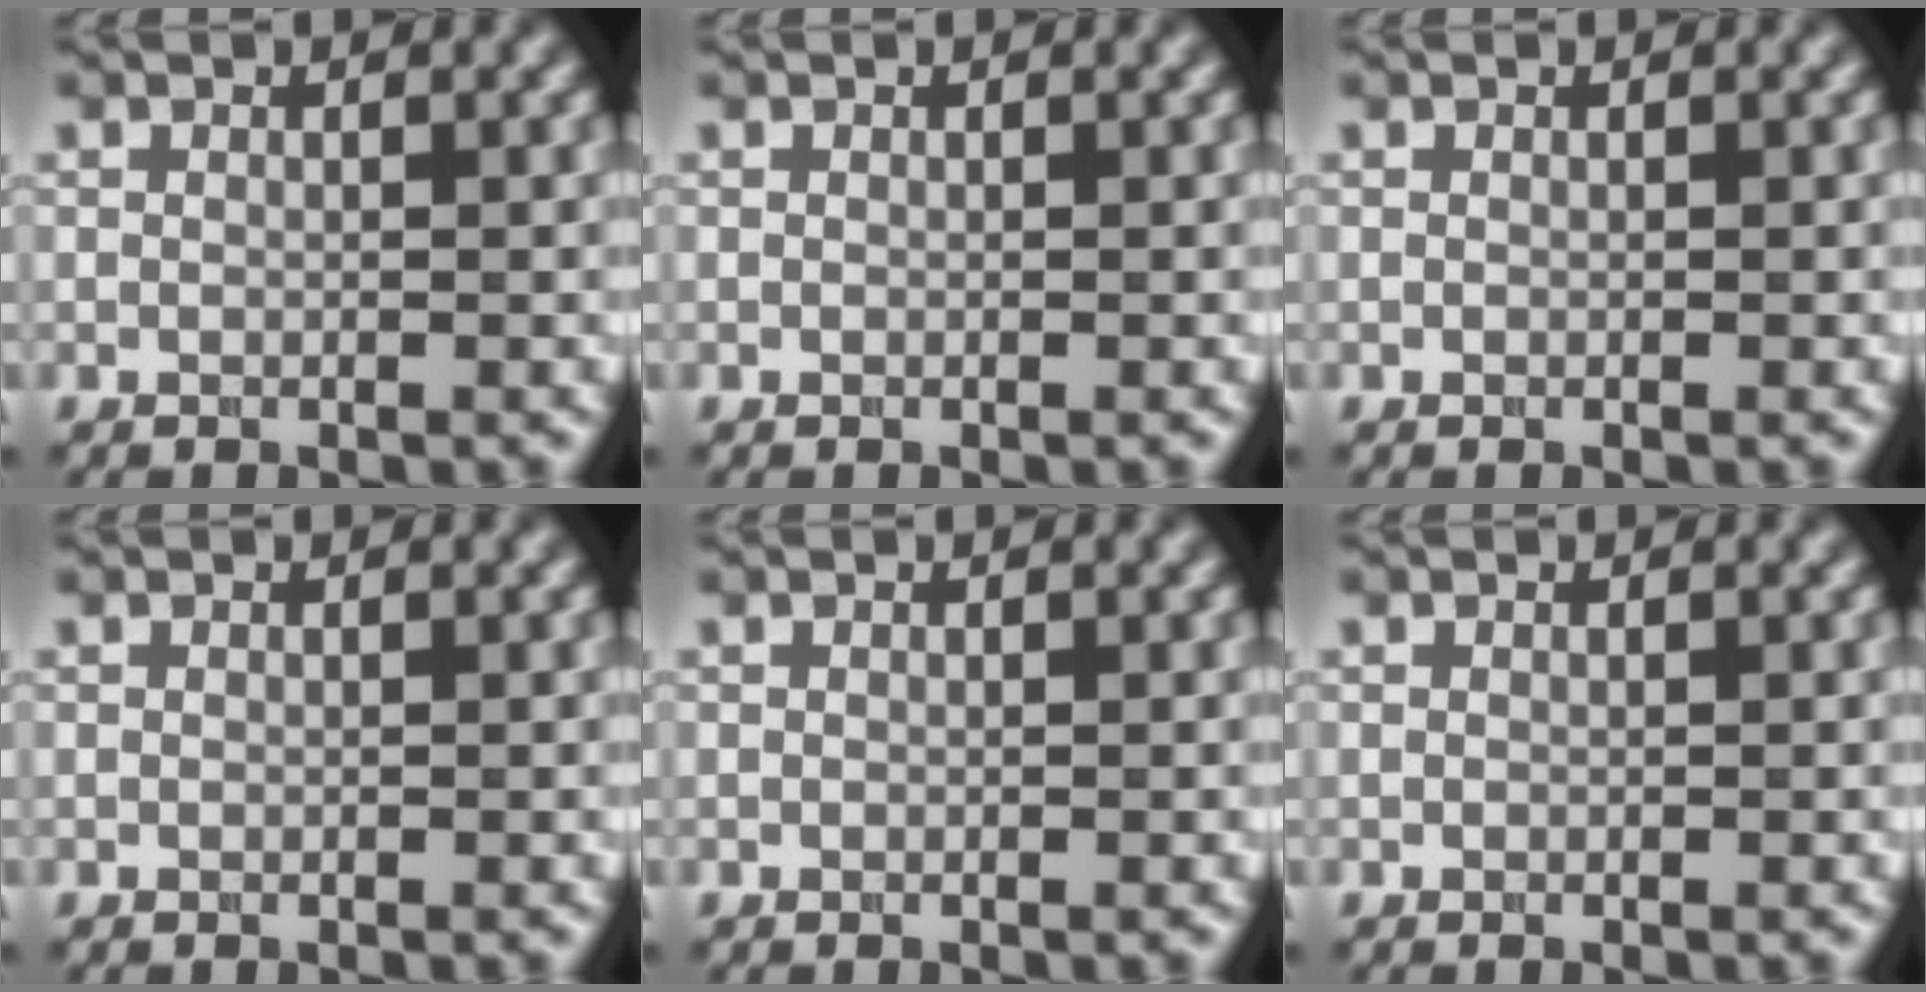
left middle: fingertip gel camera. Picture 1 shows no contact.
{"total": 0.0}
{"total": 0.0}
{"total": 0.0}
{"total": 0.0}
{"total": 0.0}